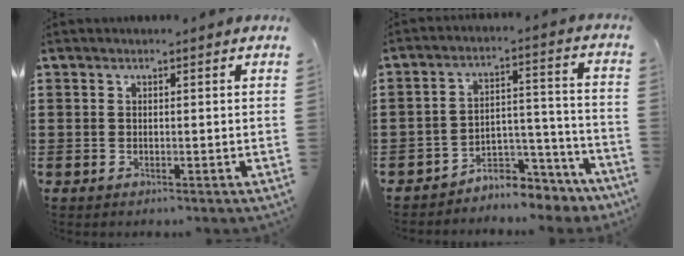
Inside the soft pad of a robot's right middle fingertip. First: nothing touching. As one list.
[{"total": 5.1, "force": [-4.7, 1.6, 0.8], "torque": [-0.017, 0.011, -0.093]}]